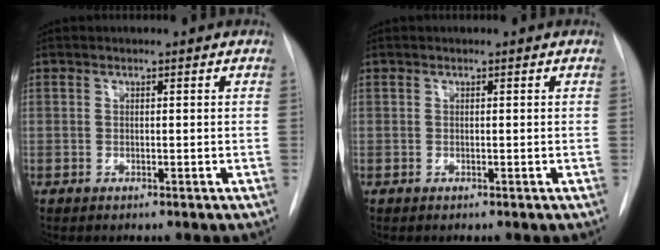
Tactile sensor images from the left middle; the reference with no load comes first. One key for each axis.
{"total": 0.0}